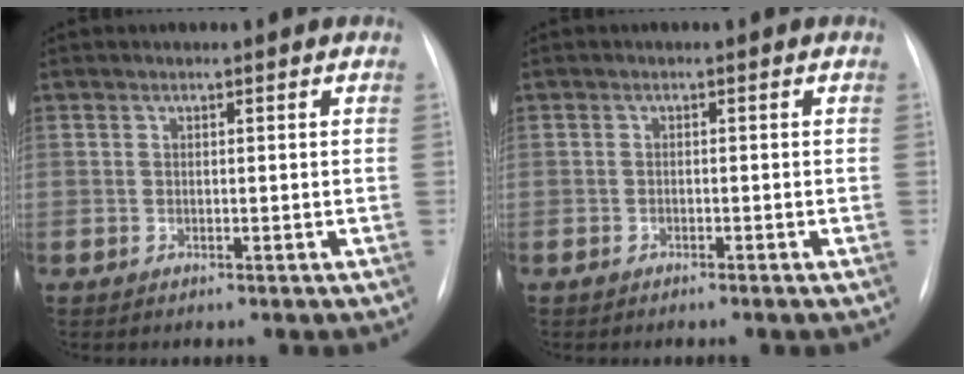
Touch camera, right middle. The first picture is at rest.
{"total": 0.9, "force": [-0.7, -0.3, 0.4], "torque": [-0.009, 0.000, -0.016]}